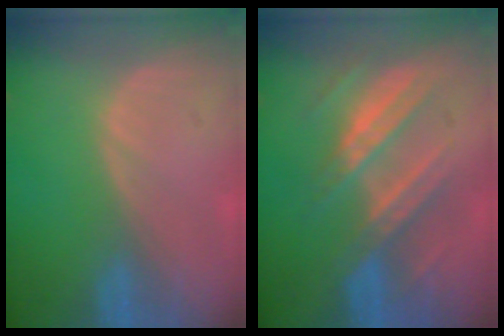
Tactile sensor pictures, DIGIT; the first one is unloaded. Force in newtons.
{"total": 7.4, "press": 7.3, "slide": 1.0}